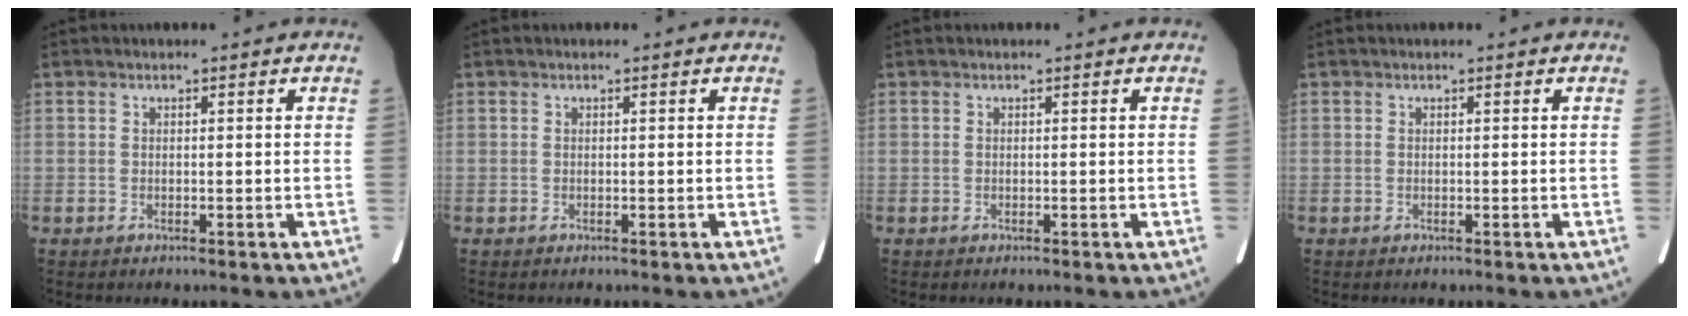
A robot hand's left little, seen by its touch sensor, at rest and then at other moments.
{"total": 0.0}
{"total": 0.0}
{"total": 0.0}